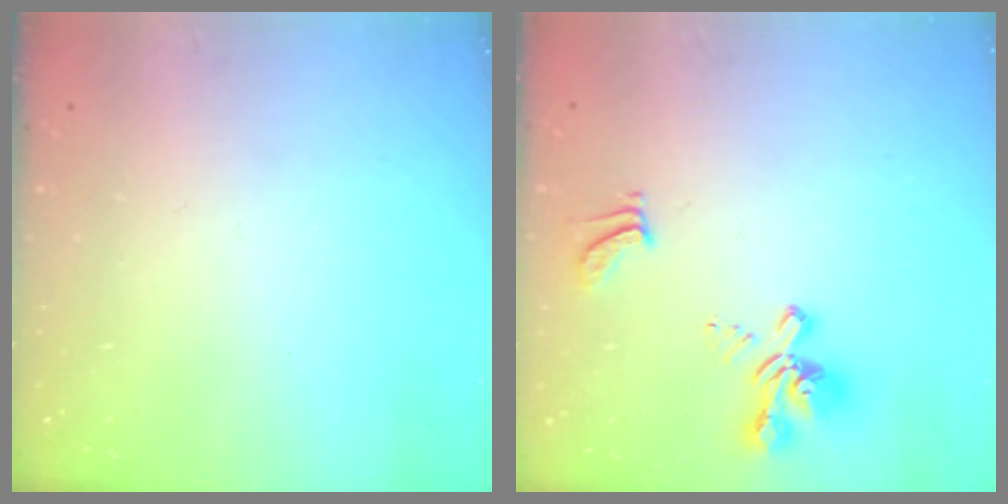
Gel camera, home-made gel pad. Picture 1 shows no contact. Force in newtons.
{"total": 3.5, "press": 3.1, "slide": 1.6}